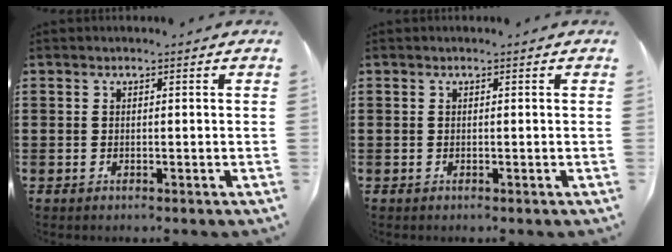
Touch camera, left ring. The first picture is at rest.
{"total": 0.0}